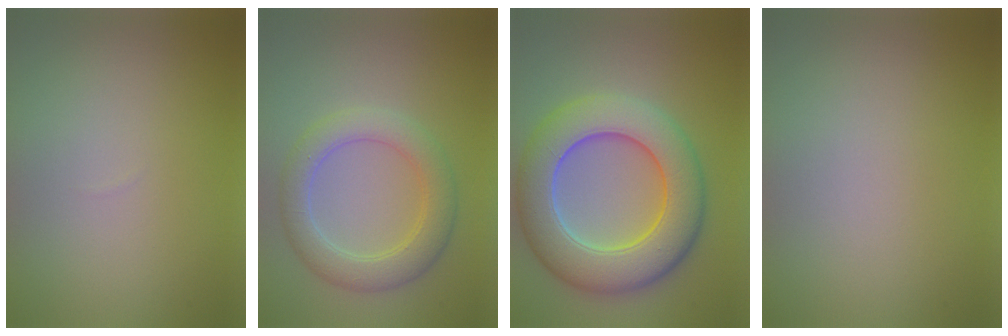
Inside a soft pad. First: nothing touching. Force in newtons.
{"total": 4.4, "press": 4.4, "slide": 0.1}
{"total": 9.8, "press": 9.8, "slide": 0.1}
{"total": 0.0}